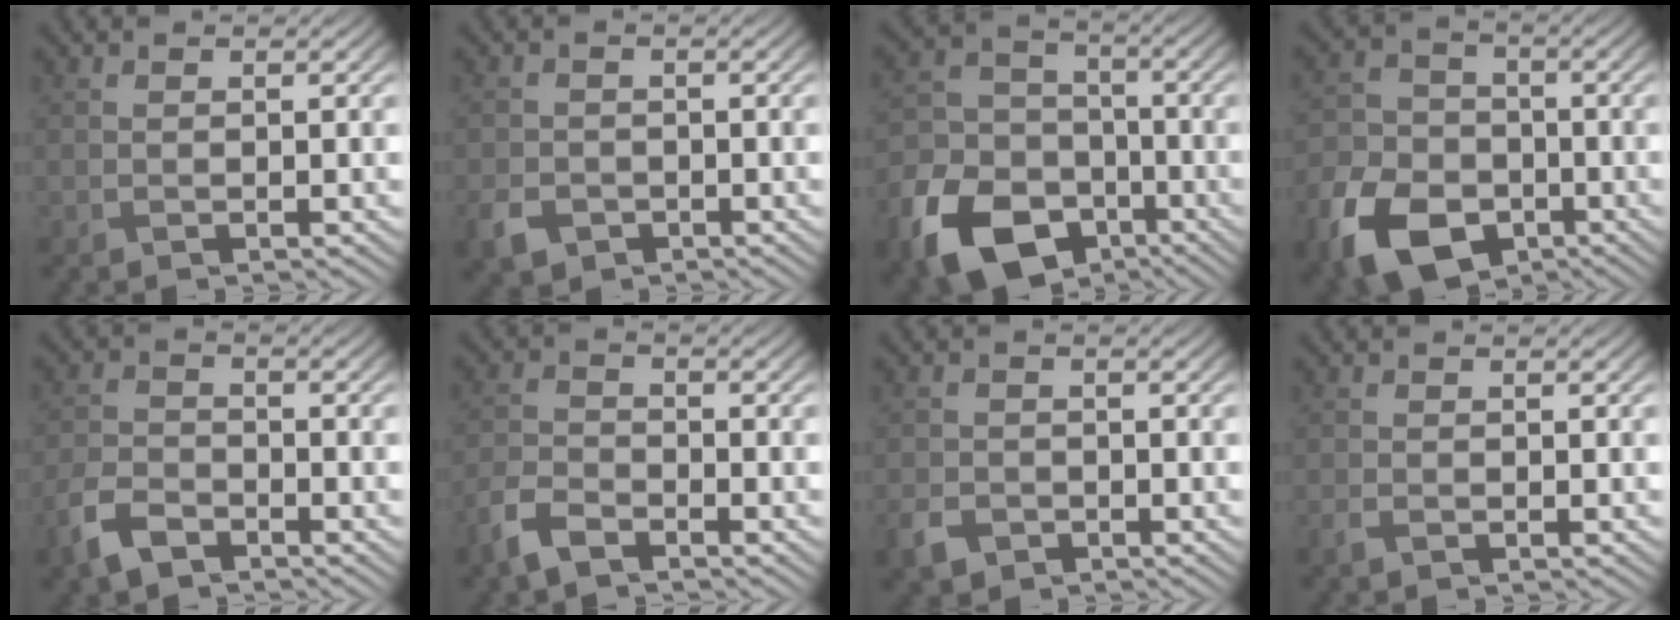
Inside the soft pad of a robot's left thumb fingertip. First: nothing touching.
{"total": 3.7, "force": [-2.0, 2.6, 1.6], "torque": [-0.045, -0.013, -0.044]}
{"total": 14.9, "force": [-8.1, 10.0, 7.4], "torque": [-0.190, -0.042, -0.156]}
{"total": 12.5, "force": [-6.7, 8.2, 6.6], "torque": [-0.164, -0.040, -0.129]}
{"total": 5.2, "force": [-3.5, 2.6, 2.7], "torque": [-0.066, -0.011, -0.083]}
{"total": 4.7, "force": [-3.5, 2.0, 2.4], "torque": [-0.058, -0.010, -0.084]}
{"total": 3.2, "force": [-1.9, 2.2, 1.3], "torque": [-0.038, -0.011, -0.044]}
{"total": 1.3, "force": [-0.8, 0.7, 0.7], "torque": [-0.019, -0.004, -0.016]}